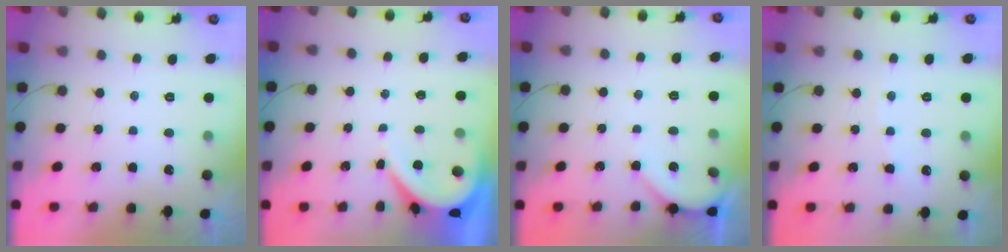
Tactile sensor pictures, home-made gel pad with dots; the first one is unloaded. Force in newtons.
{"total": 3.9, "press": 3.8, "slide": 0.5}
{"total": 2.1, "press": 2.1, "slide": 0.3}
{"total": 2.9, "press": 2.9, "slide": 0.4}